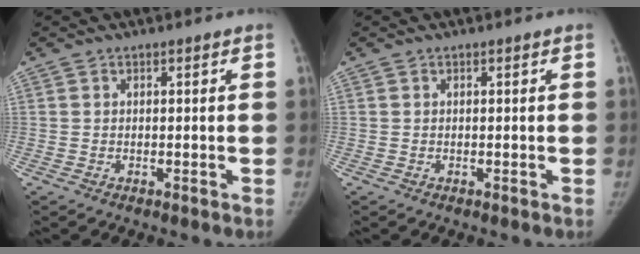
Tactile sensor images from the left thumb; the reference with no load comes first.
{"total": 0.0}